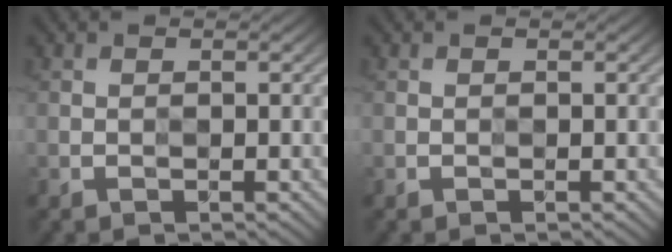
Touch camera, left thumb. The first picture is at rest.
{"total": 0.0}